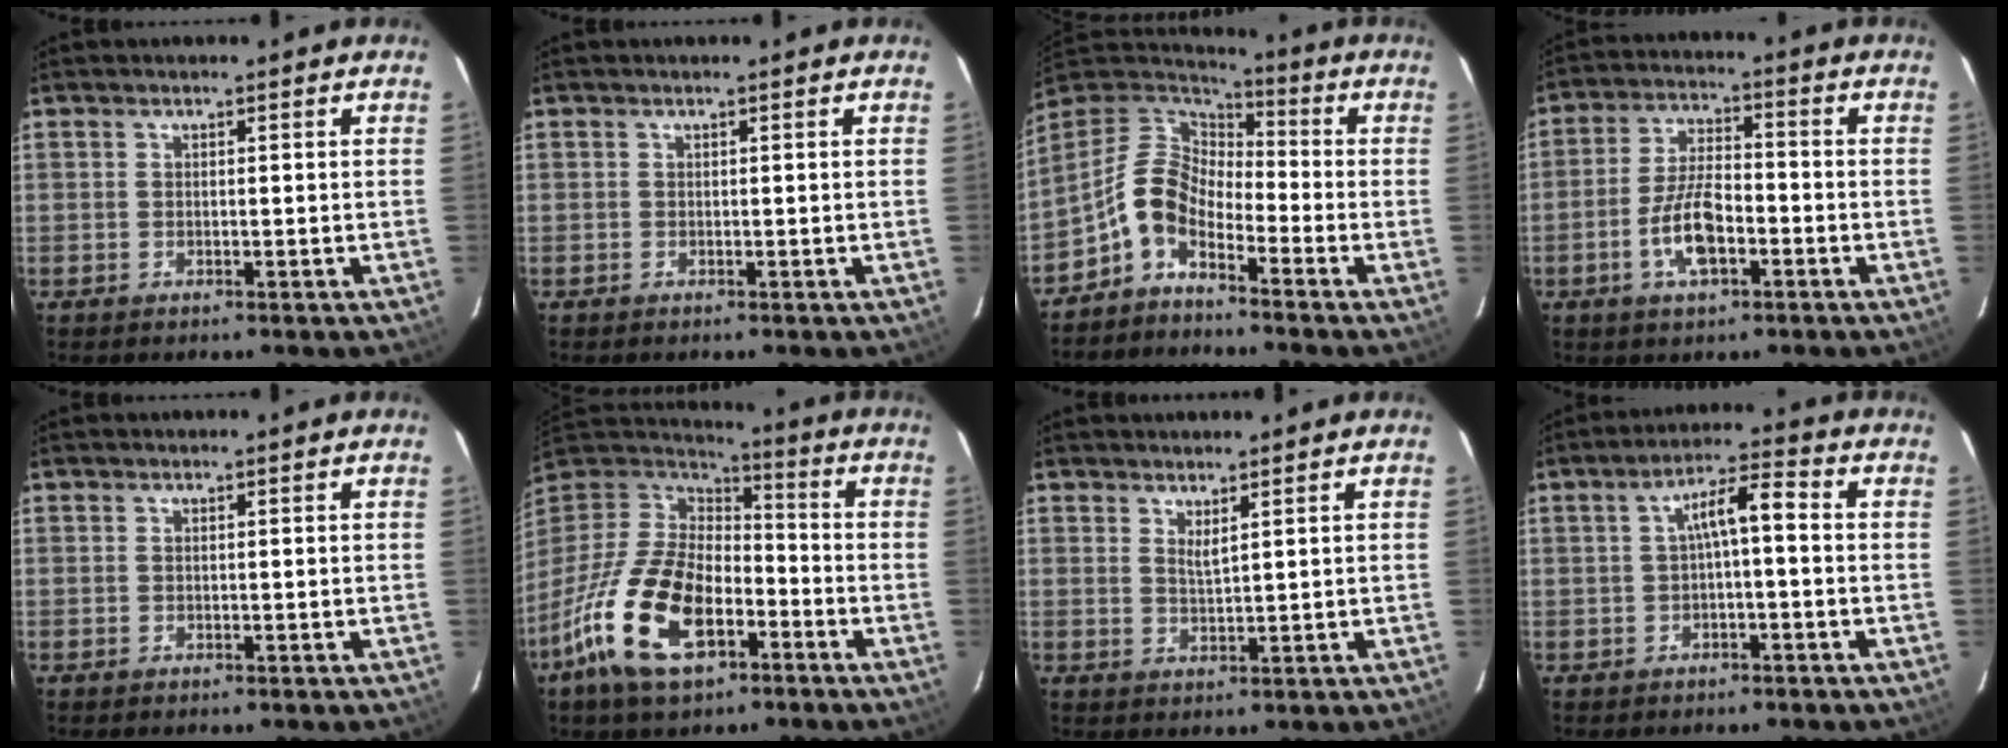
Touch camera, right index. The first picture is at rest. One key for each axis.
{"total": 0.0}
{"total": 9.1, "fx": -5.1, "fy": 4.8, "fz": 5.8, "tx": -0.120, "ty": 0.022, "tz": -0.117}
{"total": 8.8, "fx": -3.6, "fy": 3.6, "fz": 7.2, "tx": -0.147, "ty": 0.006, "tz": -0.064}
{"total": 0.0}
{"total": 20.6, "fx": -10.0, "fy": 10.8, "fz": 14.4, "tx": -0.312, "ty": -0.027, "tz": -0.183}
{"total": 1.9, "fx": 1.5, "fy": 0.0, "fz": 1.3, "tx": -0.020, "ty": -0.001, "tz": 0.026}
{"total": 5.4, "fx": -0.5, "fy": 1.2, "fz": 5.2, "tx": -0.095, "ty": 0.019, "tz": -0.003}